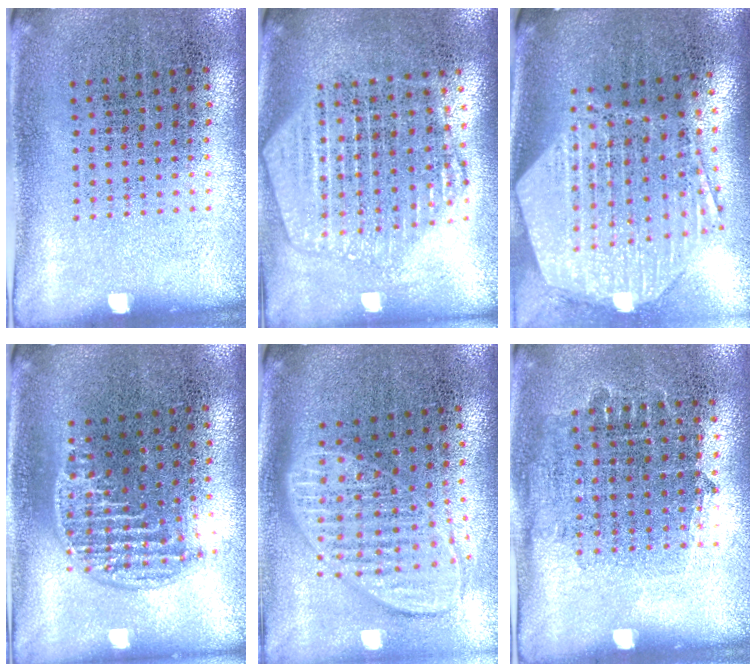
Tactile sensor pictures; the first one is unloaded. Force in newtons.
{"total": 2.3, "press": 2.0, "slide": 1.1}
{"total": 3.1, "press": 2.4, "slide": 1.9}
{"total": 1.3, "press": 1.1, "slide": 0.6}
{"total": 1.9, "press": 1.5, "slide": 1.1}
{"total": 0.8, "press": 0.8, "slide": 0.3}